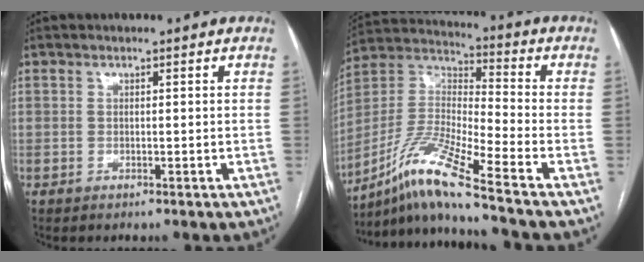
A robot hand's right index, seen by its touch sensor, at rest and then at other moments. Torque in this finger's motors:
{"motor_torque": [1.07, -1.07, 0.19, 0.06]}